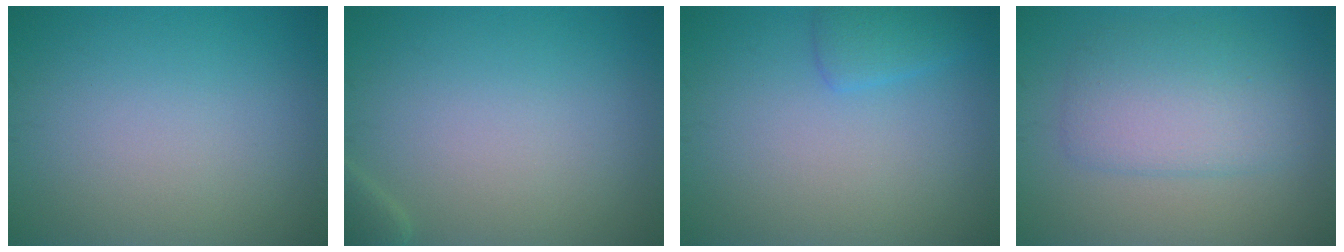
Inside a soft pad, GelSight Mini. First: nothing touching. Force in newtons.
{"total": 1.1, "press": 1.1, "slide": 0.1}
{"total": 1.8, "press": 1.8, "slide": 0.2}
{"total": 4.6, "press": 4.5, "slide": 0.2}